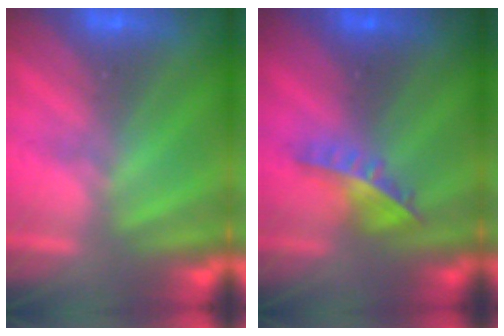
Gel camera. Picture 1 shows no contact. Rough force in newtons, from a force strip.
{"total": 8.3}